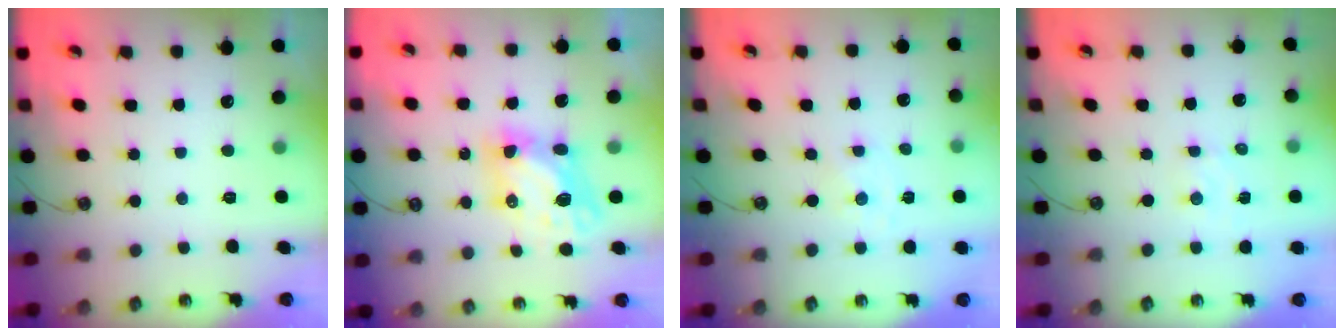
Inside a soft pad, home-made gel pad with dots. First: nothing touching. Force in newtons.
{"total": 7.7, "press": 7.7, "slide": 0.6}
{"total": 0.0}
{"total": 1.7, "press": 1.6, "slide": 0.3}